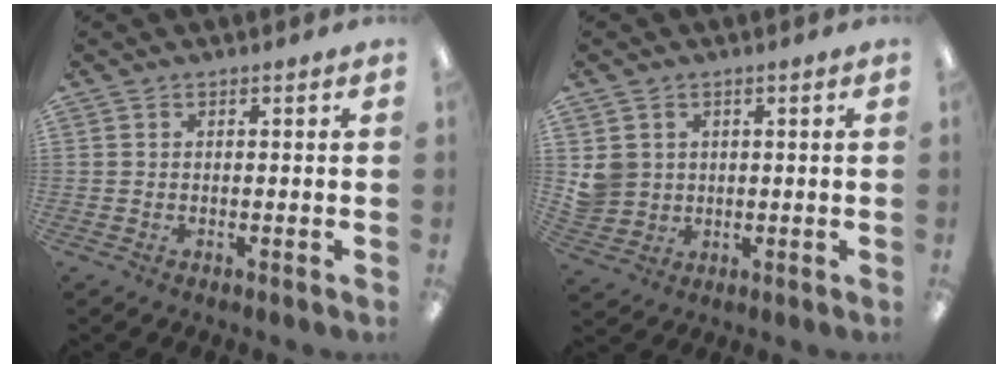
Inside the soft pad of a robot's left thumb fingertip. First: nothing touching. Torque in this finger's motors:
{"motor_torque": [0.63, 0.79, 0.37, -0.50, 0.02]}